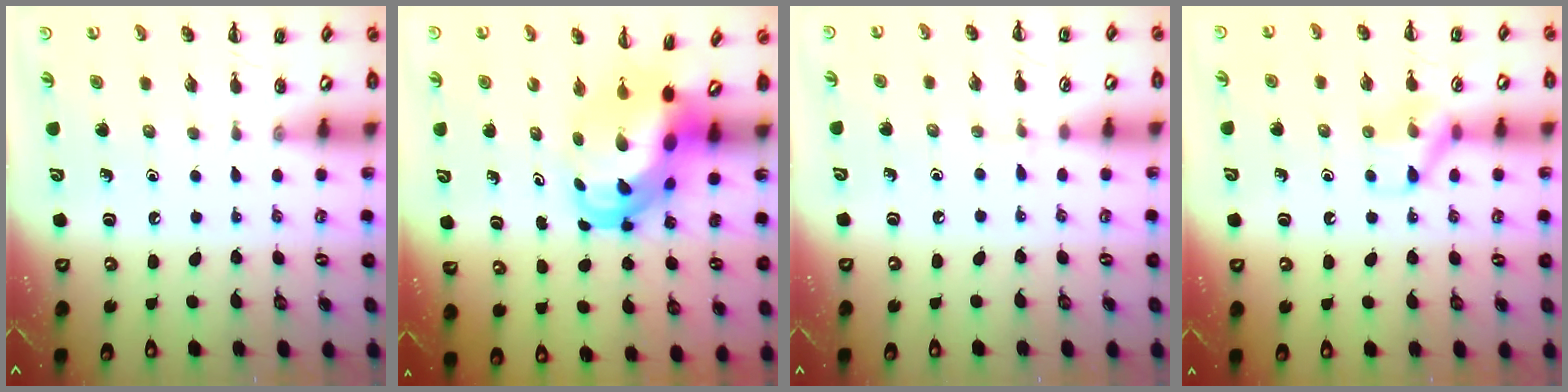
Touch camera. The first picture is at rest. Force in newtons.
{"total": 7.2, "press": 6.9, "slide": 1.9}
{"total": 2.8, "press": 2.5, "slide": 1.1}
{"total": 8.8, "press": 8.7, "slide": 1.0}